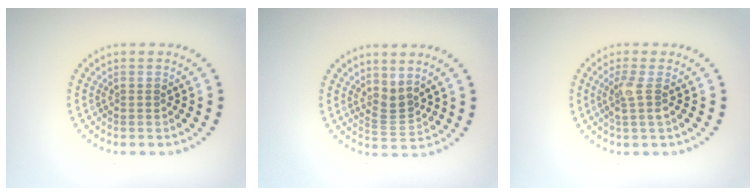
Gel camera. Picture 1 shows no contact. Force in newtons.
{"total": 2.0, "press": 1.4, "slide": 1.5}
{"total": 1.9, "press": 1.5, "slide": 1.2}